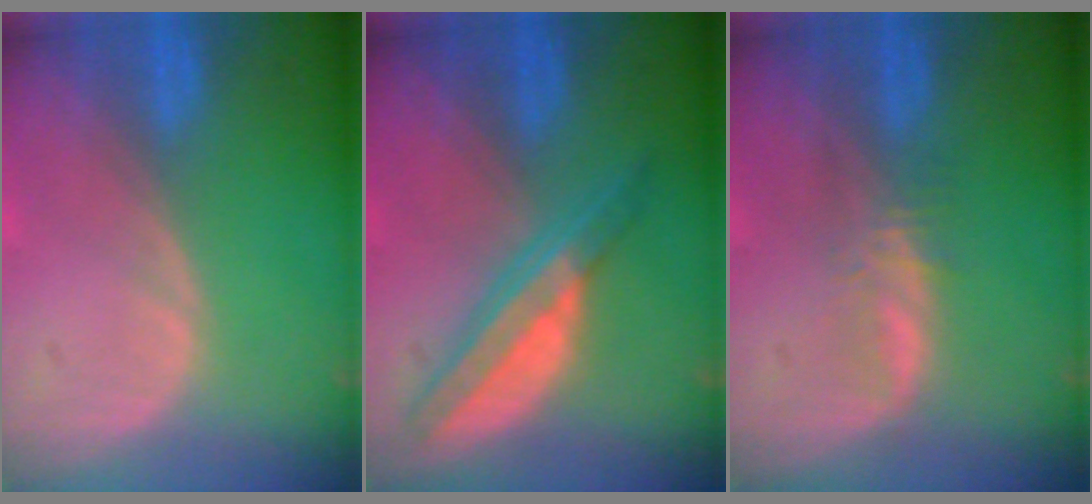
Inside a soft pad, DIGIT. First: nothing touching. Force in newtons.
{"total": 6.5, "press": 5.7, "slide": 3.1}
{"total": 2.4, "press": 2.4, "slide": 0.2}